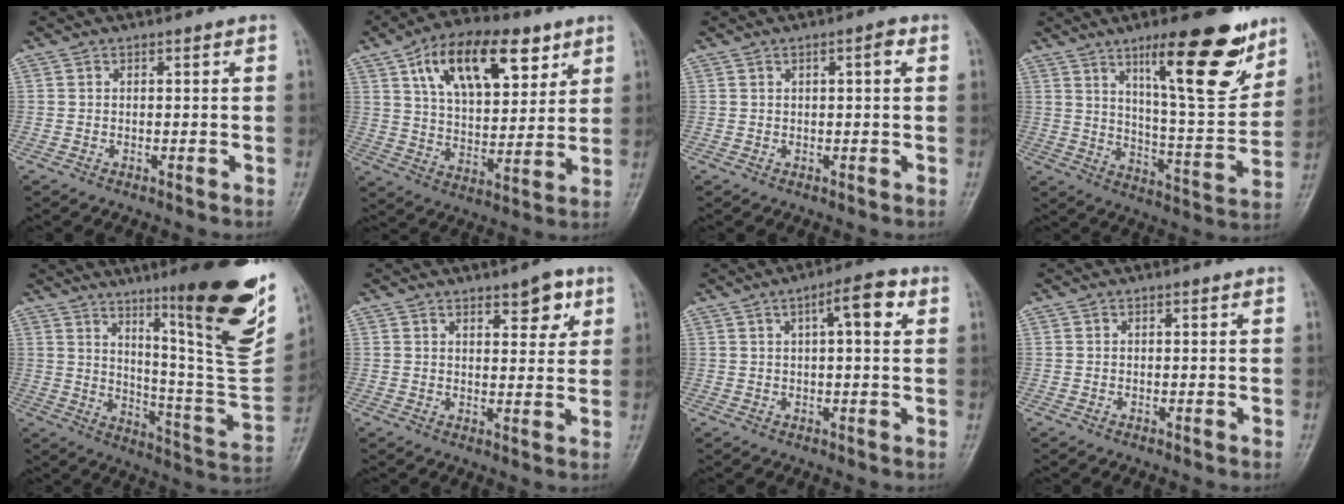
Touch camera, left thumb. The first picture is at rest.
{"total": 18.4, "force": [9.0, 9.3, 13.1], "torque": [-0.171, -0.026, 0.154]}
{"total": 2.1, "force": [0.7, 0.5, 2.0], "torque": [-0.032, 0.004, 0.010]}
{"total": 19.0, "force": [11.5, 4.7, 14.5], "torque": [-0.178, -0.069, 0.184]}
{"total": 25.1, "force": [14.0, 3.3, 20.6], "torque": [-0.259, -0.075, 0.220]}
{"total": 5.6, "force": [3.2, 2.4, 4.0], "torque": [-0.033, -0.017, 0.041]}
{"total": 6.8, "force": [2.4, 2.0, 6.0], "torque": [-0.083, 0.011, 0.031]}
{"total": 0.0}